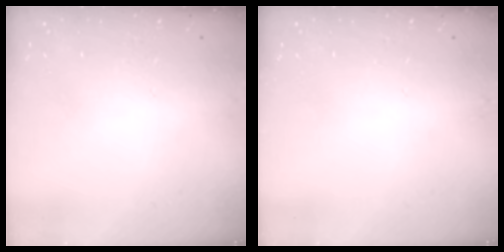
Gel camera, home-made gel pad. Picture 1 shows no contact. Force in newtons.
{"total": 0.0}